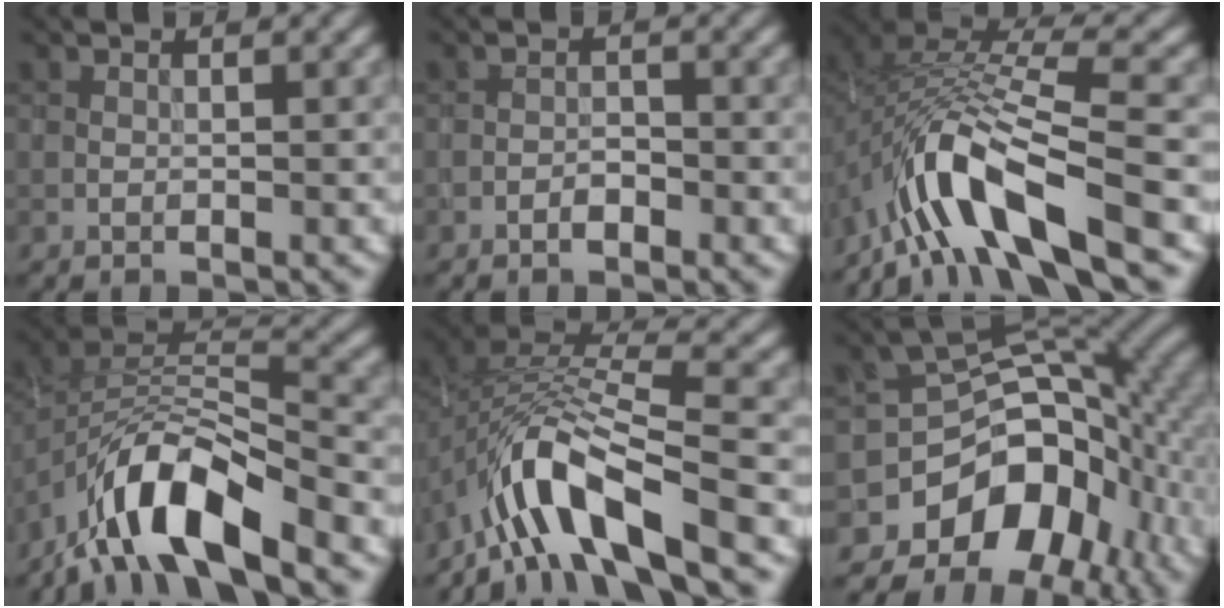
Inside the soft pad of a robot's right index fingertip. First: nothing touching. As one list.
[{"total": 1.2, "force": [-0.8, 0.5, 0.8], "torque": [-0.011, 0.003, -0.017]}, {"total": 10.1, "force": [-5.8, 2.9, 7.8], "torque": [-0.137, 0.007, -0.112]}, {"total": 9.3, "force": [-6.0, 3.4, 6.4], "torque": [-0.107, 0.007, -0.116]}, {"total": 9.0, "force": [-5.5, 2.7, 6.5], "torque": [-0.111, 0.004, -0.108]}, {"total": 9.8, "force": [-4.5, 6.8, 5.4], "torque": [-0.073, 0.004, -0.086]}]